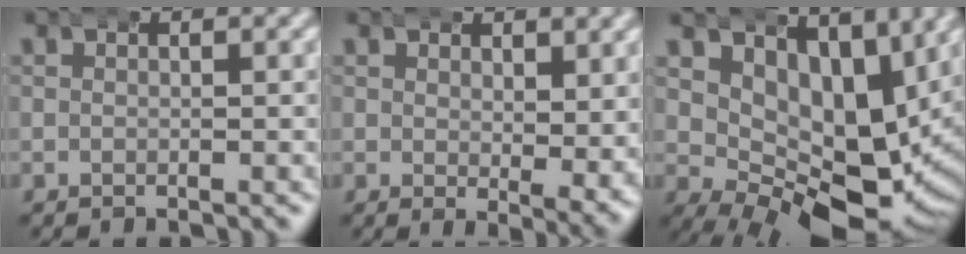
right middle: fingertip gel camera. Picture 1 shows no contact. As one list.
[{"total": 2.6, "force": [2.0, 0.3, 1.7], "torque": [-0.010, -0.008, 0.035]}, {"total": 11.1, "force": [1.6, 6.5, 8.8], "torque": [-0.142, -0.038, 0.046]}]